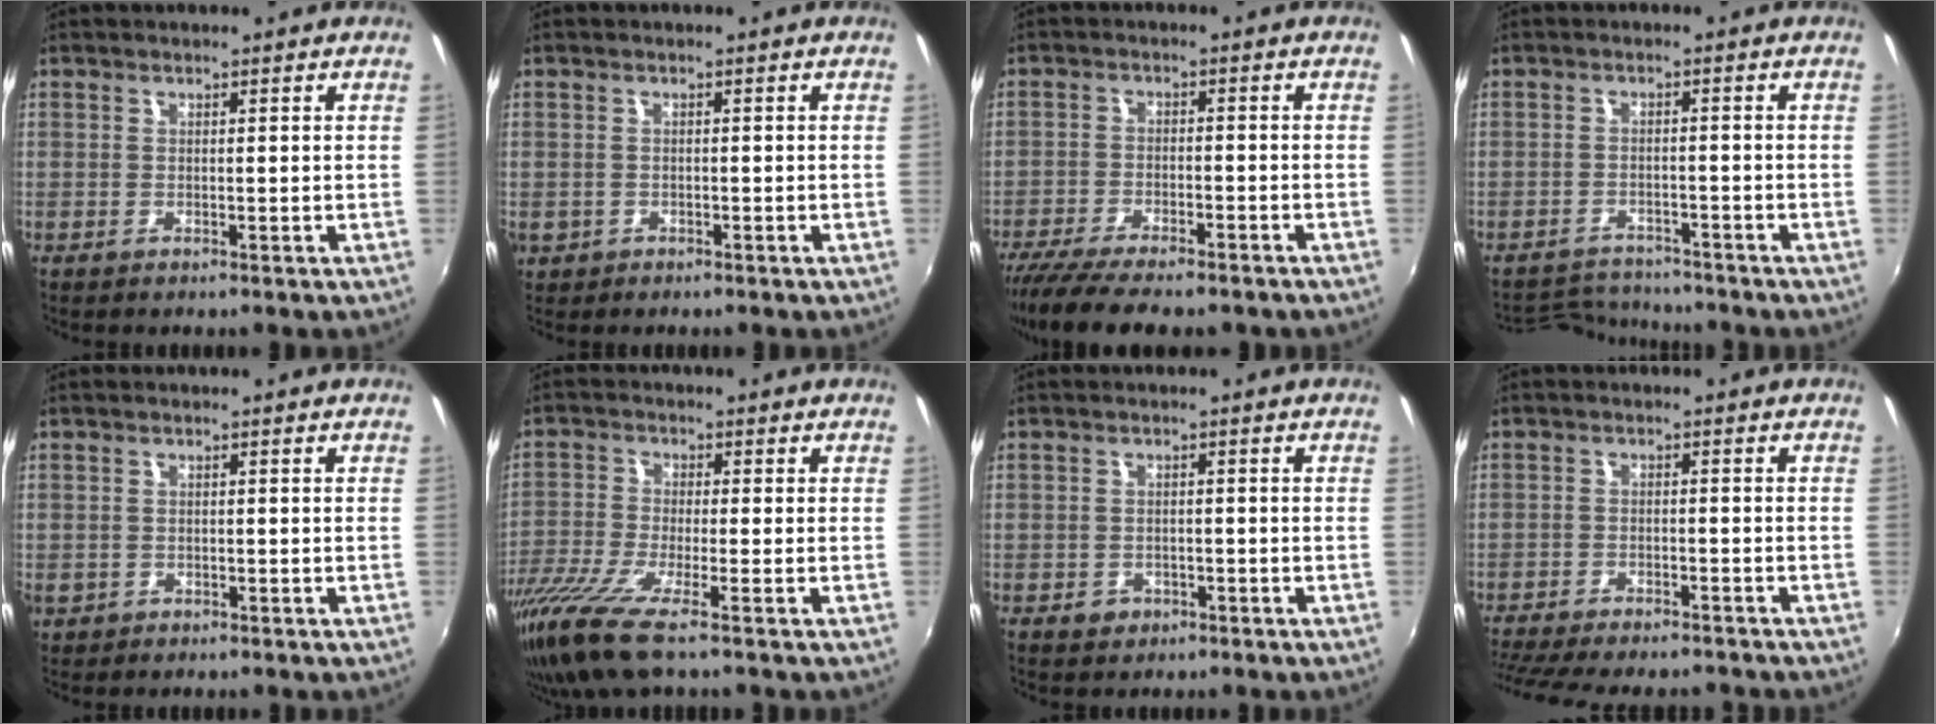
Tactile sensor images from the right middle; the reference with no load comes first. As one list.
[{"total": 2.7, "force": [-0.8, 2.3, 0.9], "torque": [-0.024, -0.005, -0.010]}, {"total": 13.6, "force": [-11.2, 3.3, 7.0], "torque": [-0.152, -0.043, -0.180]}, {"total": 7.0, "force": [-6.8, 1.4, 0.7], "torque": [-0.033, 0.003, -0.110]}, {"total": 2.1, "force": [-0.8, 1.8, 0.7], "torque": [-0.018, -0.004, -0.011]}, {"total": 11.1, "force": [-8.1, 0.7, 7.6], "torque": [-0.177, -0.046, -0.155]}, {"total": 2.5, "force": [-1.3, 2.1, 0.6], "torque": [-0.015, -0.002, -0.019]}, {"total": 15.9, "force": [-13.7, 3.8, 7.0], "torque": [-0.155, -0.030, -0.206]}]